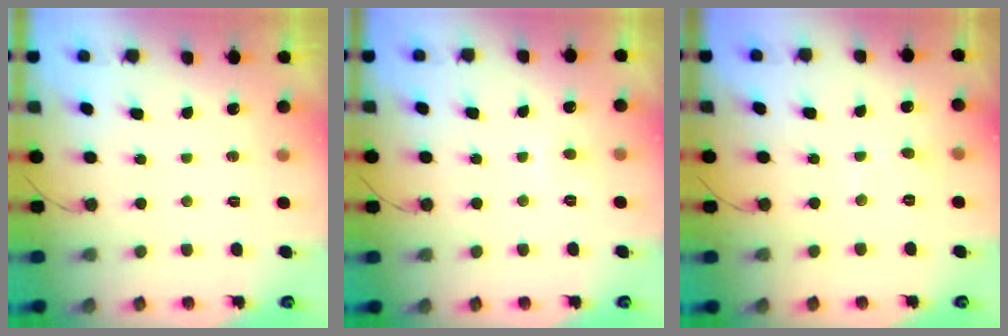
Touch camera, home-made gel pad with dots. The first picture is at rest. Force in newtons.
{"total": 4.3, "press": 4.3, "slide": 0.4}
{"total": 2.4, "press": 2.4, "slide": 0.3}